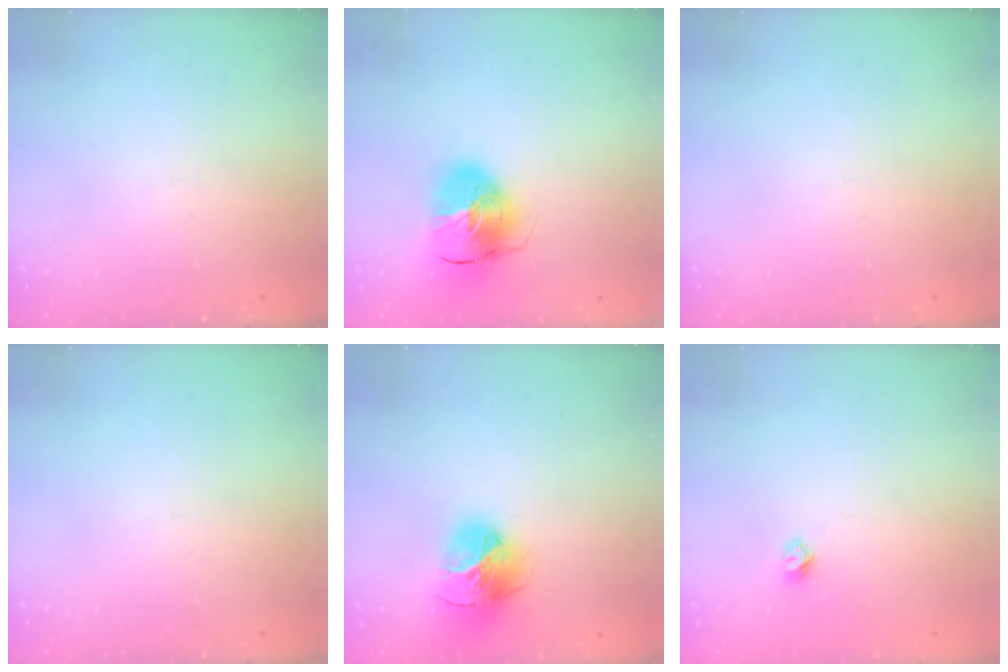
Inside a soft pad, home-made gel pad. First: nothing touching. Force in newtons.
{"total": 13.9, "press": 13.8, "slide": 2.1}
{"total": 0.0}
{"total": 0.0}
{"total": 16.0, "press": 15.9, "slide": 1.7}
{"total": 3.7, "press": 3.7, "slide": 0.4}